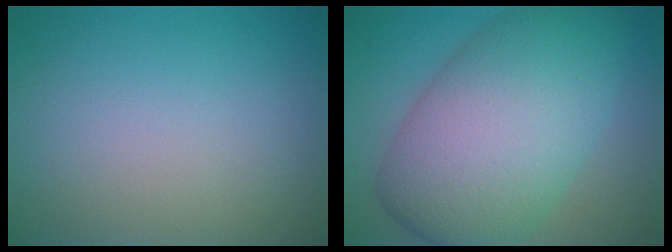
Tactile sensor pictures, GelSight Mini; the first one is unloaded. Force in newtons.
{"total": 11.8, "press": 11.8, "slide": 0.2}